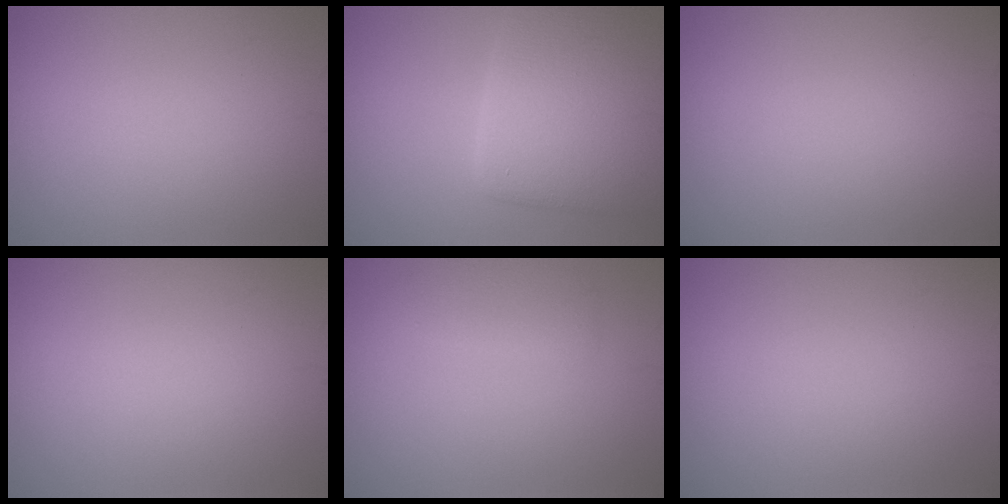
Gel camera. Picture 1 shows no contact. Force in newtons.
{"total": 8.8, "press": 8.7, "slide": 1.0}
{"total": 0.0}
{"total": 0.0}
{"total": 1.9, "press": 1.9, "slide": 0.1}
{"total": 0.0}